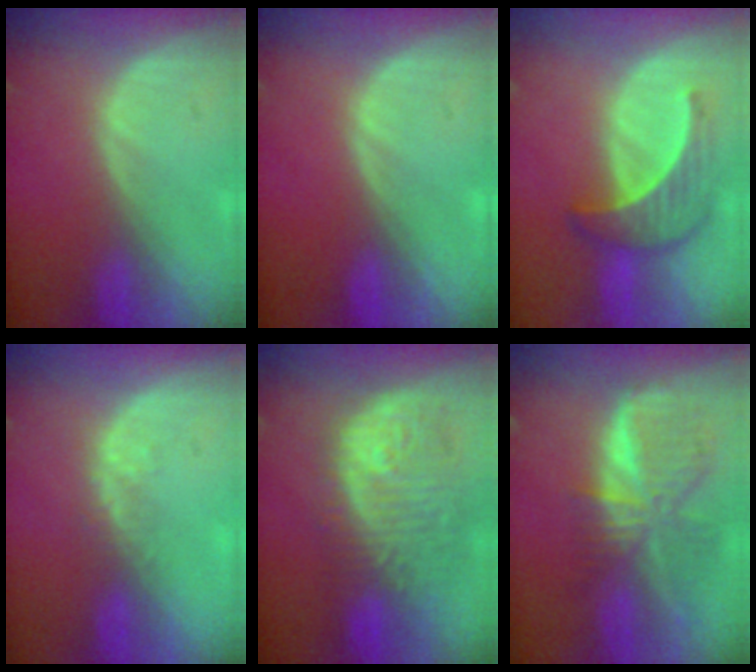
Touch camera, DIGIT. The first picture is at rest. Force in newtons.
{"total": 0.0}
{"total": 6.4, "press": 6.3, "slide": 0.7}
{"total": 2.2, "press": 1.6, "slide": 1.5}
{"total": 12.0, "press": 10.7, "slide": 5.5}
{"total": 9.3, "press": 8.2, "slide": 4.5}